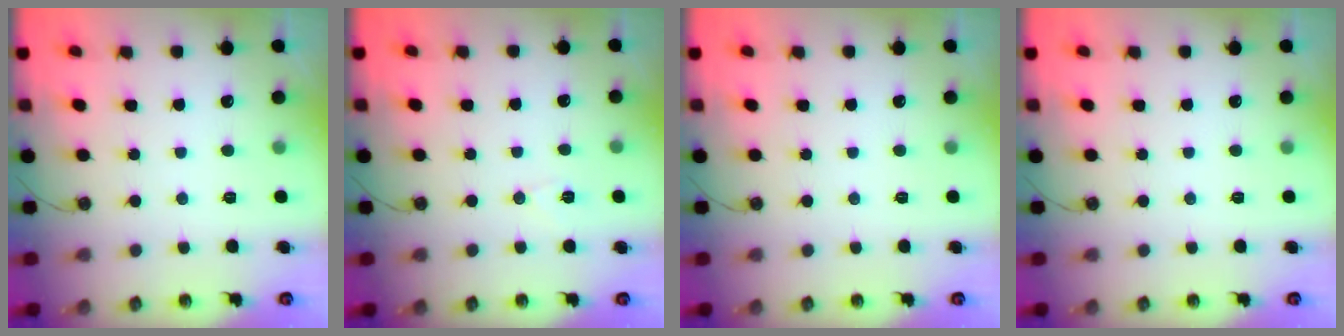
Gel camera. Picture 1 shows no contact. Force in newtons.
{"total": 5.8, "press": 5.6, "slide": 1.6}
{"total": 0.0}
{"total": 0.0}